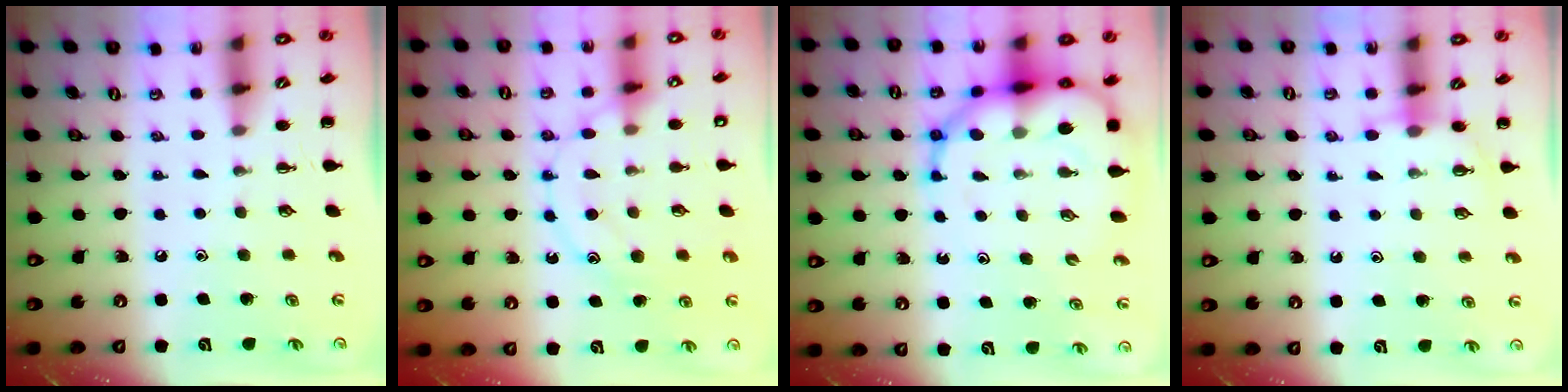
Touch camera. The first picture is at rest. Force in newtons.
{"total": 12.6, "press": 12.6, "slide": 0.6}
{"total": 13.8, "press": 13.3, "slide": 3.7}
{"total": 5.9, "press": 5.8, "slide": 1.4}